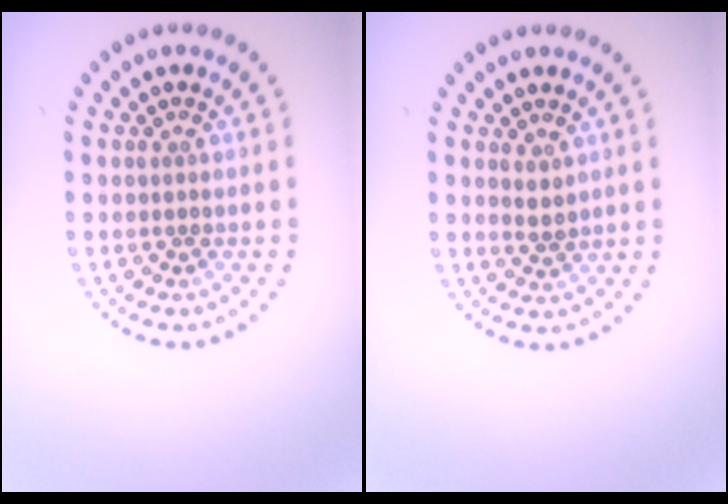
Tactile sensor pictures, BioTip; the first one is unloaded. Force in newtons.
{"total": 1.2, "press": 0.9, "slide": 0.7}